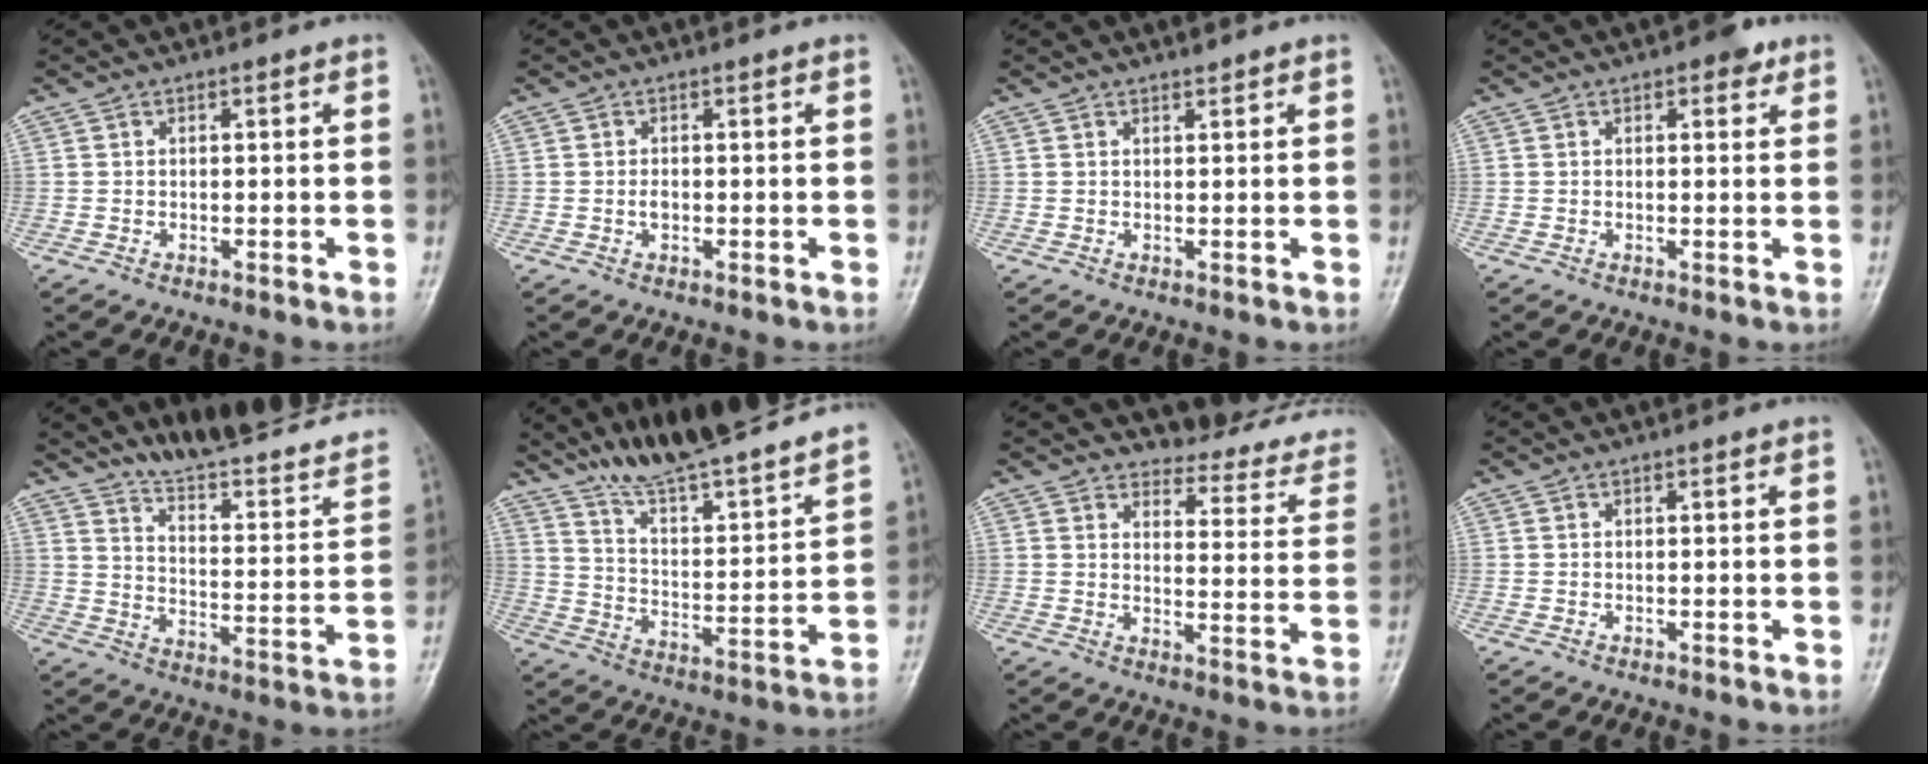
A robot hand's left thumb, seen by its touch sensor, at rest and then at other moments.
{"total": 1.1, "force": [-0.1, 0.7, 0.8], "torque": [-0.013, 0.000, -0.002]}
{"total": 0.9, "force": [0.8, 0.2, 0.2], "torque": [-0.002, -0.006, 0.014]}
{"total": 2.9, "force": [1.7, 1.6, 1.9], "torque": [-0.011, -0.003, 0.017]}
{"total": 22.4, "force": [20.2, 2.3, 9.4], "torque": [-0.106, -0.150, 0.278]}
{"total": 22.7, "force": [19.7, 2.0, 11.1], "torque": [-0.146, -0.105, 0.306]}
{"total": 16.4, "force": [15.8, 3.8, 1.9], "torque": [0.028, -0.154, 0.163]}
{"total": 0.0}